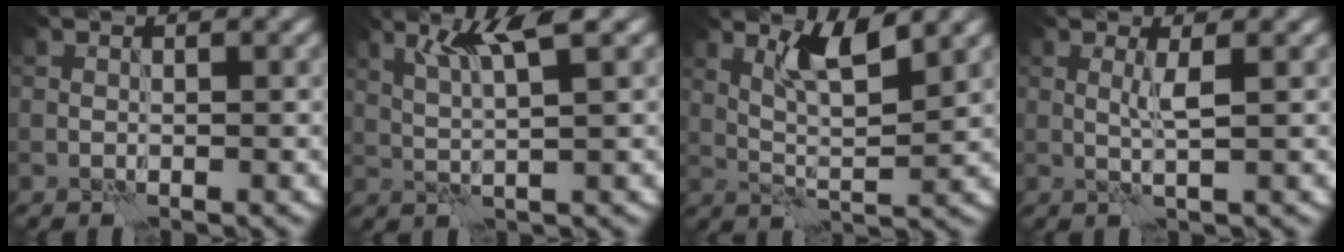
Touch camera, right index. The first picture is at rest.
{"total": 4.3, "force": [2.0, 0.3, 3.8], "torque": [-0.073, 0.001, 0.042]}
{"total": 4.5, "force": [2.3, 0.8, 3.8], "torque": [-0.078, -0.005, 0.043]}
{"total": 1.6, "force": [0.4, -0.1, 1.5], "torque": [-0.035, 0.000, 0.005]}